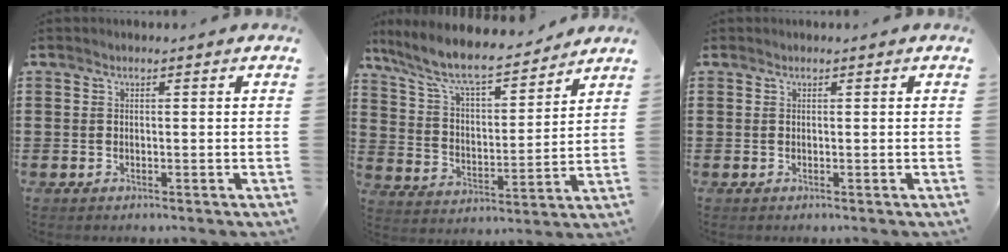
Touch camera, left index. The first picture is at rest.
{"total": 9.1, "force": [8.0, 1.2, 4.1], "torque": [-0.112, -0.047, 0.135]}
{"total": 0.0}